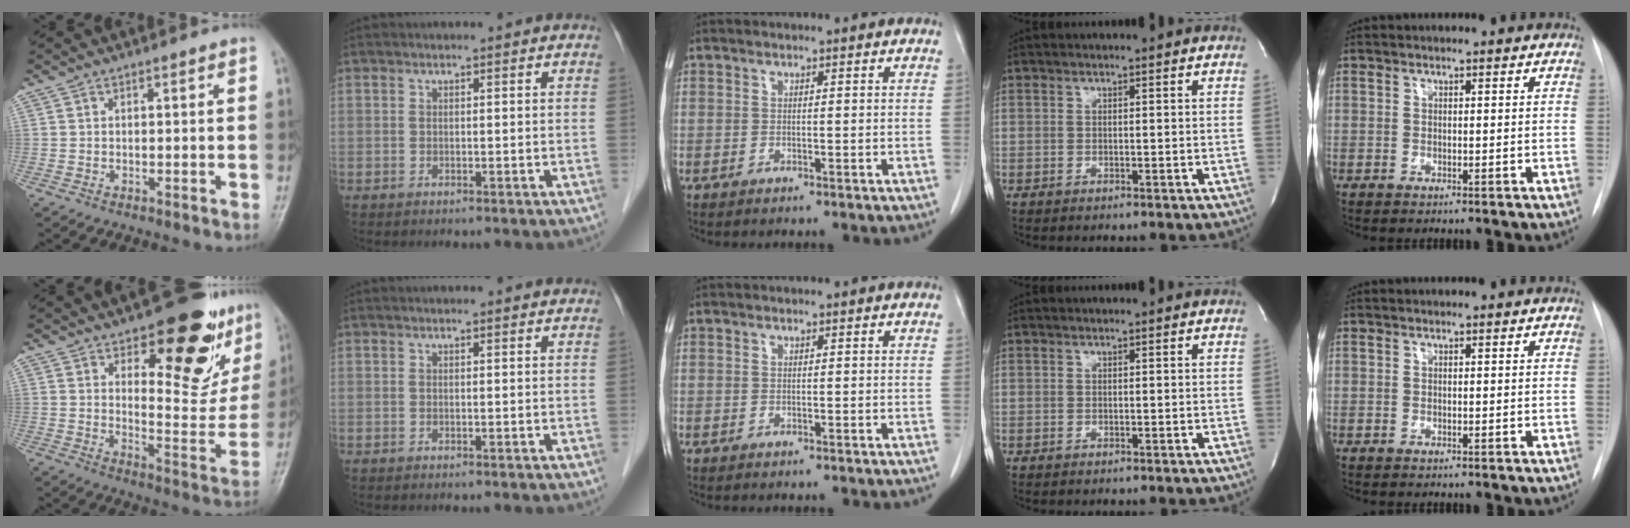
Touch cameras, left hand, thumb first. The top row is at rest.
{"thumb": {"total": 18.5, "force": [11.0, 8.0, 12.6], "torque": [-0.101, -0.069, 0.154]}, "index": {"total": 0.6, "force": [0.6, 0.1, 0.0], "torque": [-0.009, 0.002, 0.005]}}